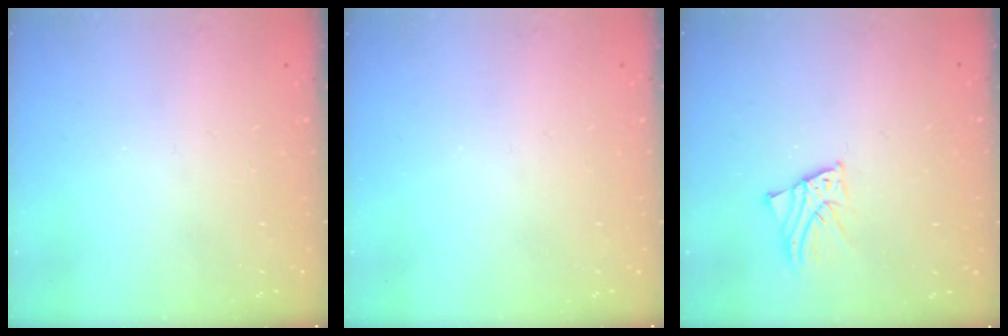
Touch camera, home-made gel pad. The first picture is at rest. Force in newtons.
{"total": 0.0}
{"total": 2.3, "press": 2.3, "slide": 0.1}